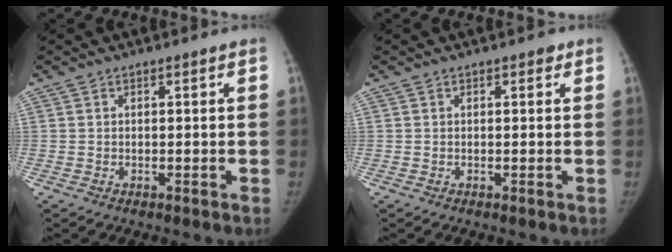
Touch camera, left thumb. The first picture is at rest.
{"total": 0.6, "force": [0.3, 0.4, 0.4], "torque": [0.002, 0.000, 0.000]}